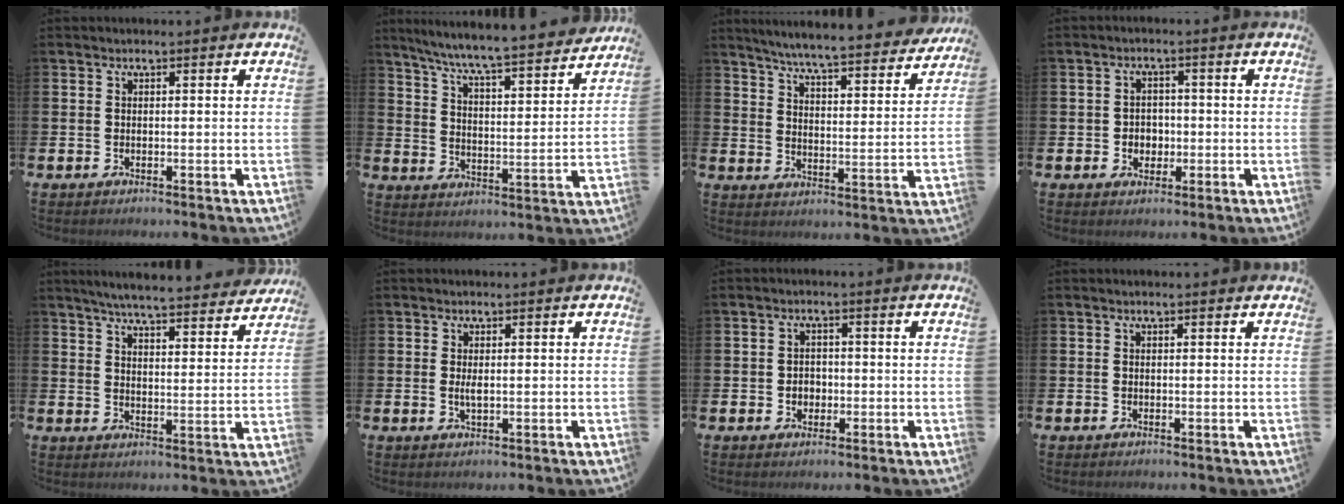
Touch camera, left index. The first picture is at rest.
{"total": 7.6, "force": [7.2, 0.1, 2.6], "torque": [-0.079, -0.060, 0.120]}
{"total": 6.3, "force": [6.0, 0.0, 2.1], "torque": [-0.063, -0.049, 0.099]}
{"total": 2.6, "force": [-0.3, 2.5, 0.9], "torque": [-0.015, 0.004, -0.013]}
{"total": 6.0, "force": [5.8, 0.2, 1.4], "torque": [-0.037, -0.045, 0.099]}
{"total": 1.4, "force": [0.2, 0.4, 1.4], "torque": [-0.016, -0.002, 0.000]}
{"total": 2.0, "force": [-0.4, 1.9, 0.7], "torque": [-0.008, 0.005, -0.013]}
{"total": 0.0}